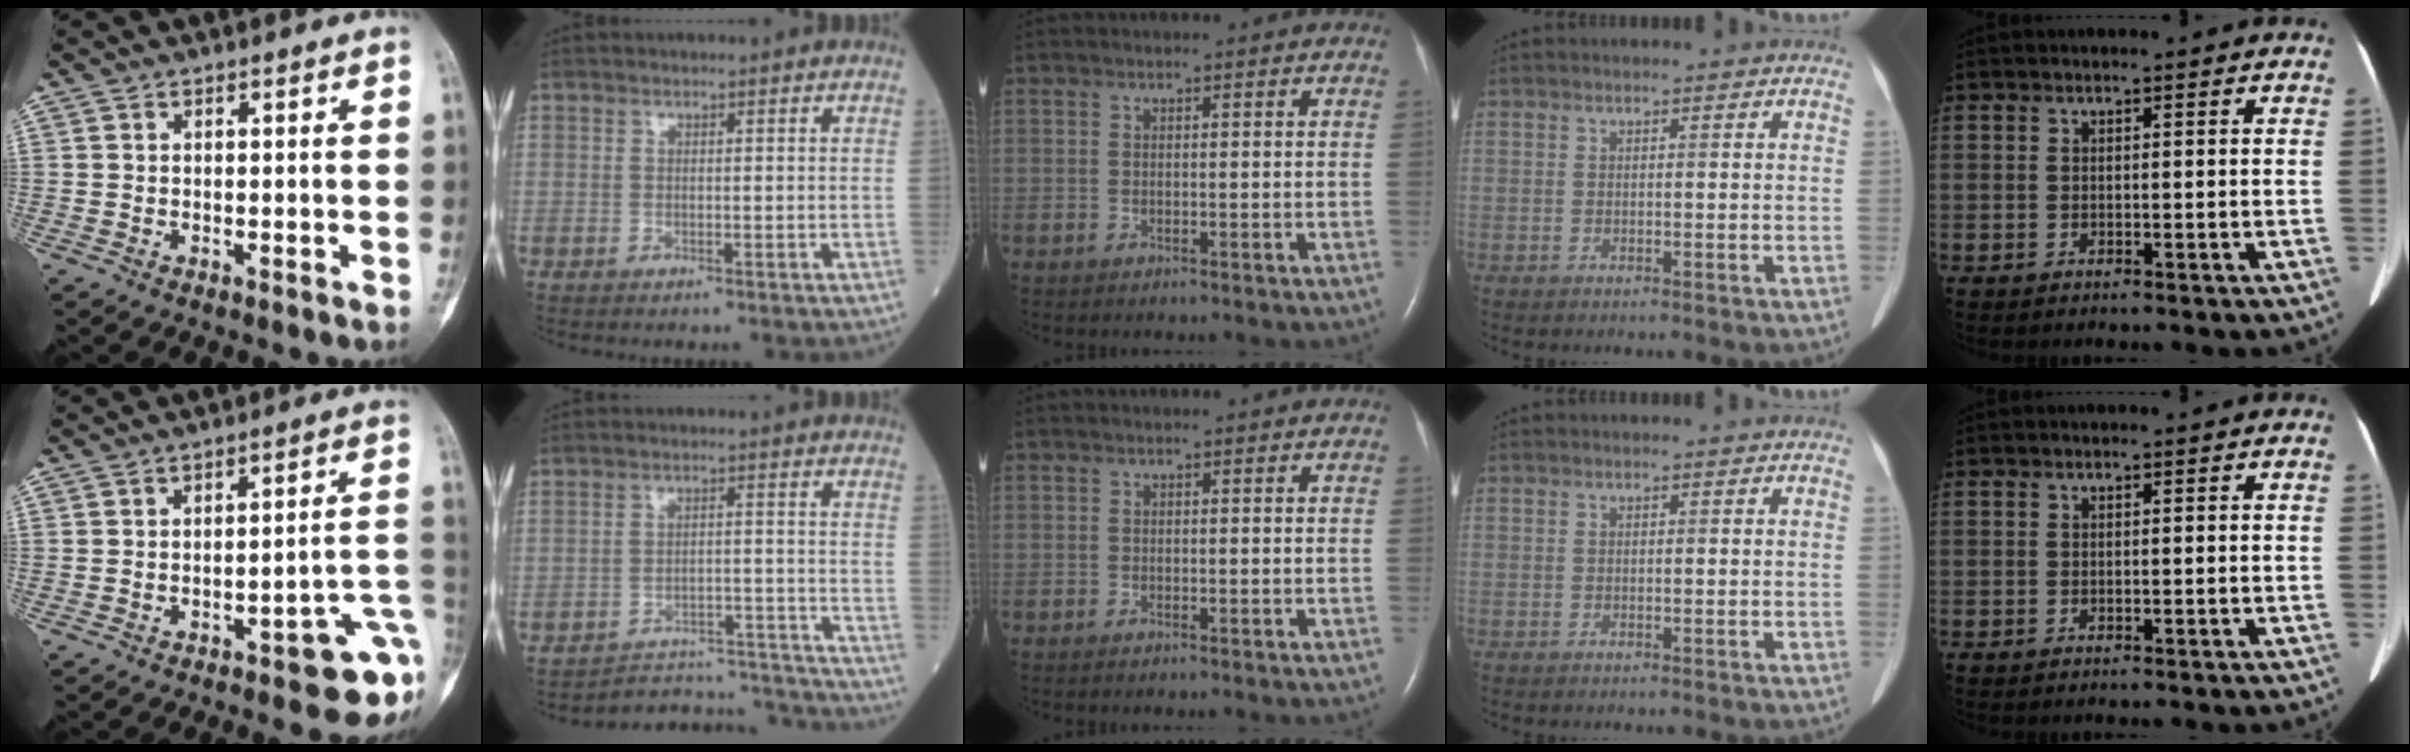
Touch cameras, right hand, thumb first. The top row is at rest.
{"thumb": {"total": 12.1, "force": [-4.7, 3.6, 10.5], "torque": [-0.096, 0.036, -0.050]}, "index": {"total": 12.9, "force": [-12.9, 0.9, -0.4], "torque": [0.018, 0.032, -0.170]}}